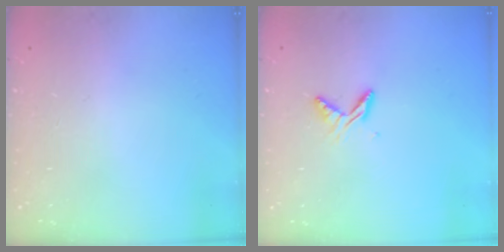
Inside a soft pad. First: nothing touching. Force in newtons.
{"total": 6.4, "press": 6.4, "slide": 0.6}